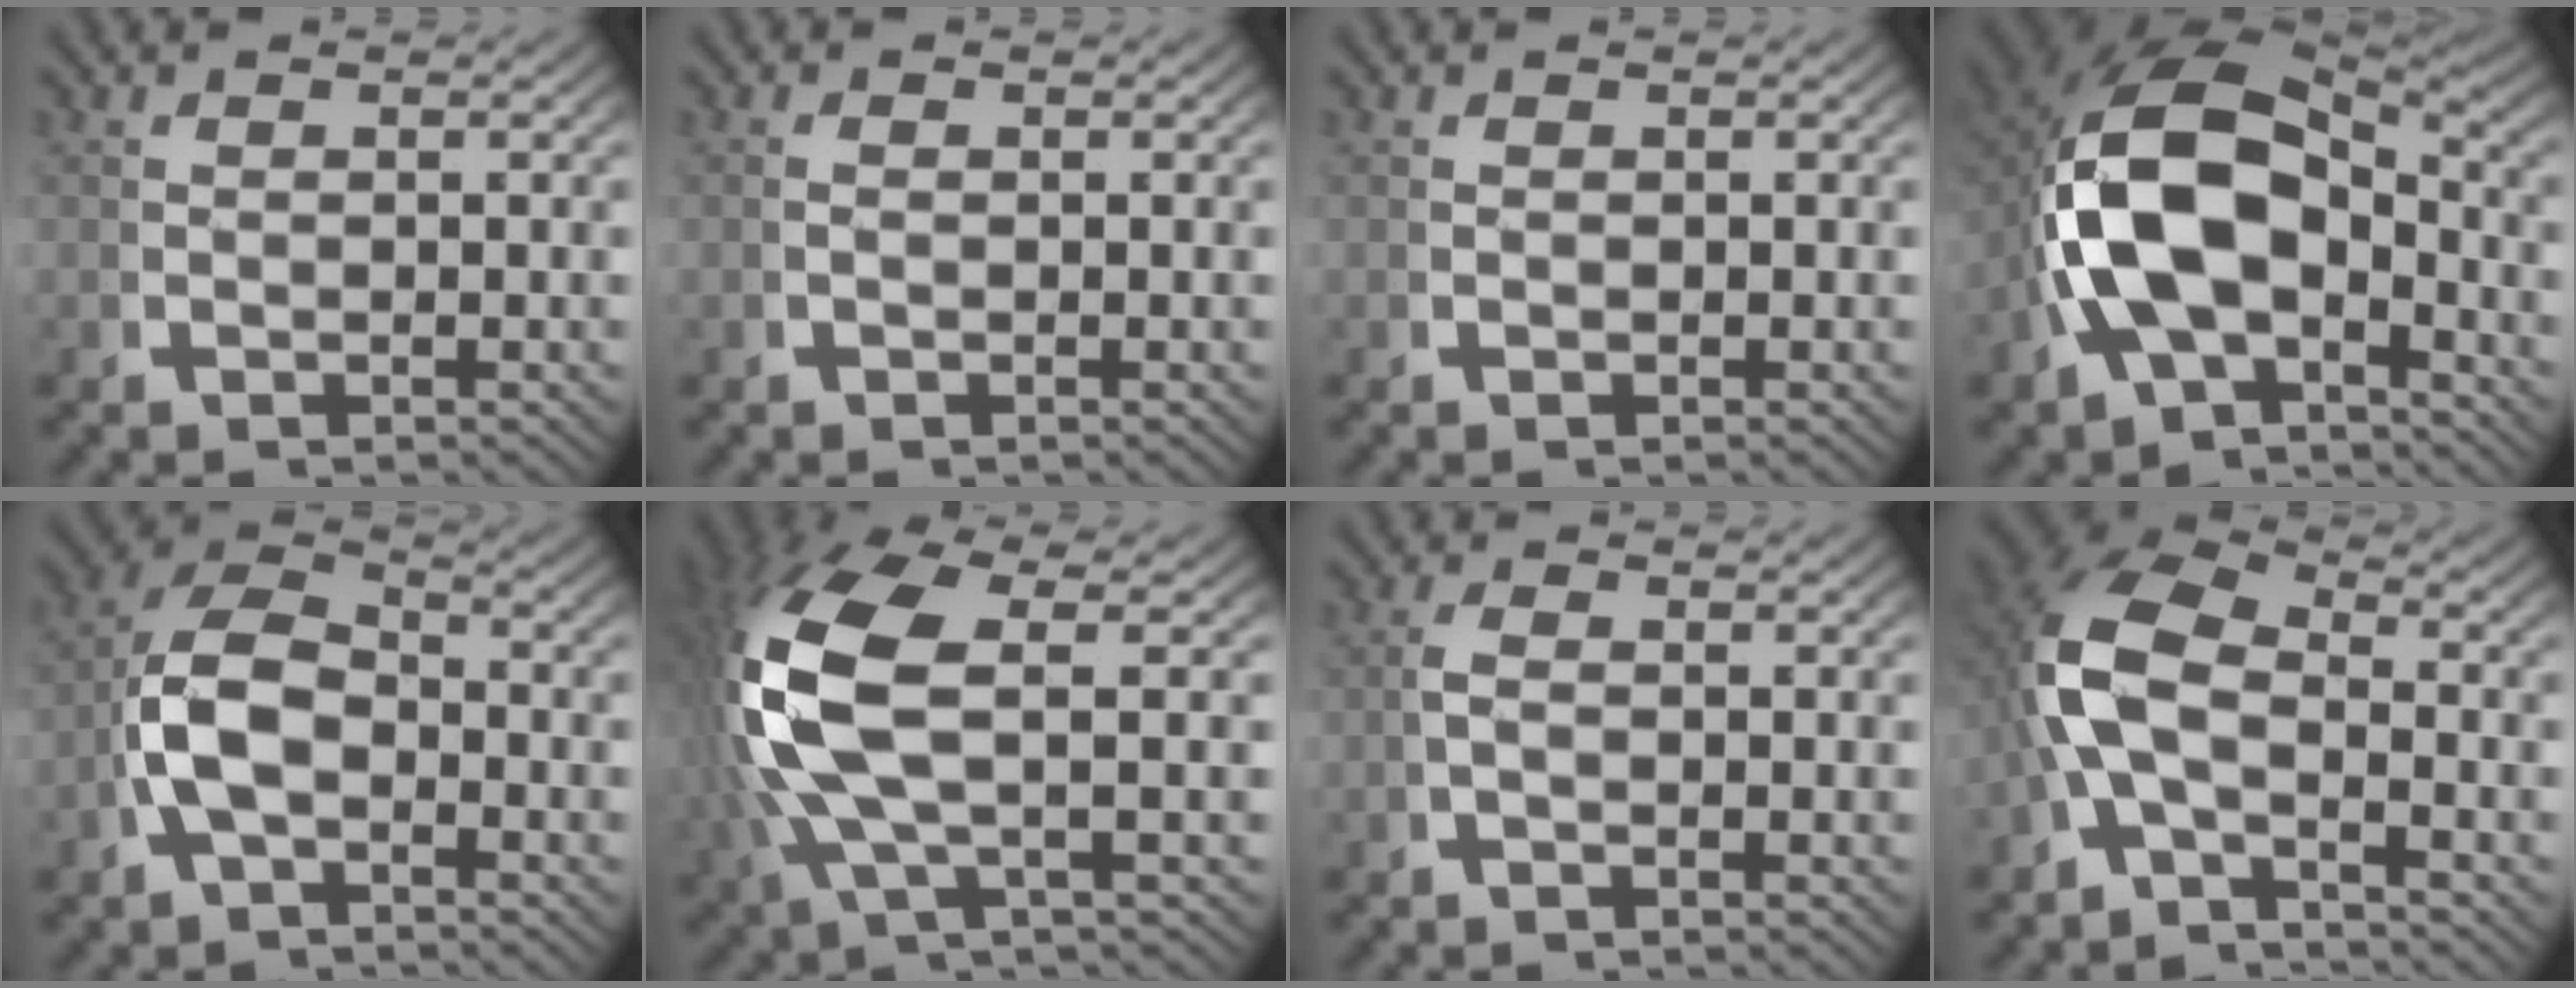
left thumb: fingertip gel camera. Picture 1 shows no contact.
{"total": 0.0}
{"total": 0.0}
{"total": 14.9, "force": [-0.7, 9.8, 11.2], "torque": [-0.244, -0.033, -0.001]}
{"total": 8.4, "force": [-1.3, 6.2, 5.6], "torque": [-0.127, -0.017, -0.025]}
{"total": 12.6, "force": [1.1, 6.1, 11.0], "torque": [-0.262, -0.012, 0.028]}
{"total": 1.3, "force": [-0.2, 0.5, 1.2], "torque": [-0.030, 0.001, -0.007]}
{"total": 10.3, "force": [-0.3, 7.1, 7.5], "torque": [-0.181, -0.017, -0.011]}